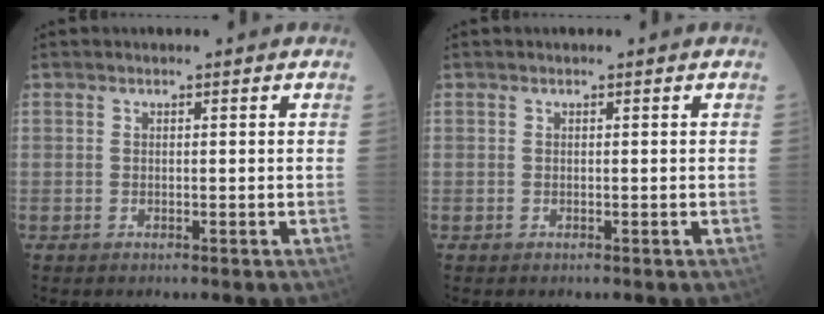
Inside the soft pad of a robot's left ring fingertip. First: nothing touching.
{"total": 0.0}